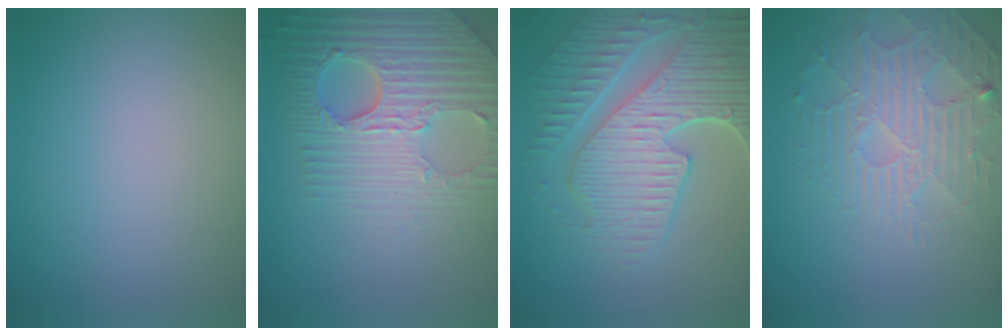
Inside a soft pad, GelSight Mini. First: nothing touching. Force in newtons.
{"total": 7.1, "press": 5.7, "slide": 4.2}
{"total": 8.9, "press": 6.3, "slide": 6.3}
{"total": 4.6, "press": 3.6, "slide": 3.0}